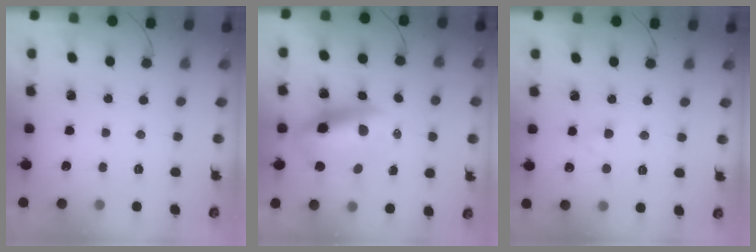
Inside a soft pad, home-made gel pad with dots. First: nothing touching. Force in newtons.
{"total": 11.0, "press": 10.6, "slide": 2.7}
{"total": 2.1, "press": 1.9, "slide": 0.9}